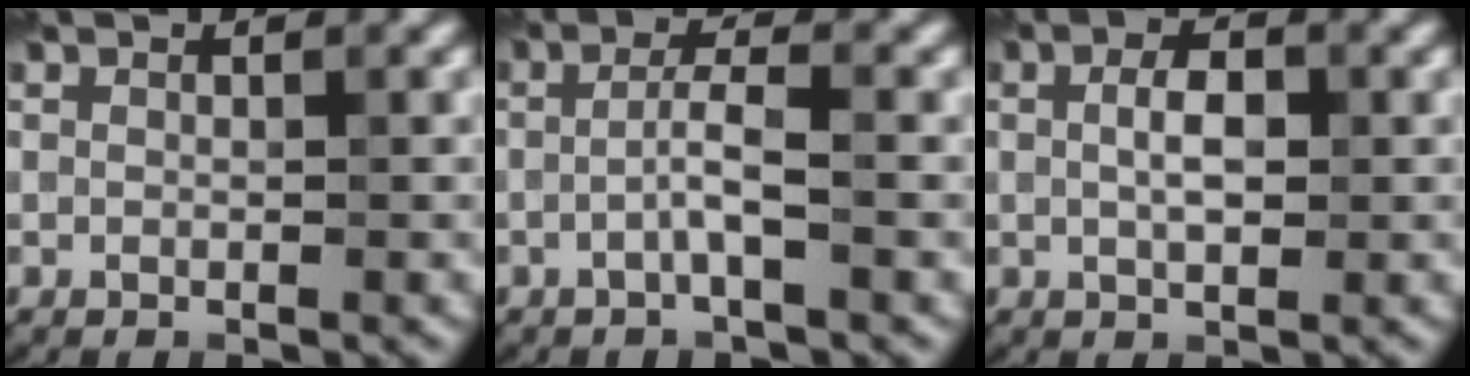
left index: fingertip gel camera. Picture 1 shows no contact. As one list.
[{"total": 2.2, "force": [-0.7, -0.1, 2.0], "torque": [-0.039, 0.012, -0.018]}, {"total": 2.5, "force": [0.3, 1.0, 2.3], "torque": [-0.045, 0.001, 0.003]}]